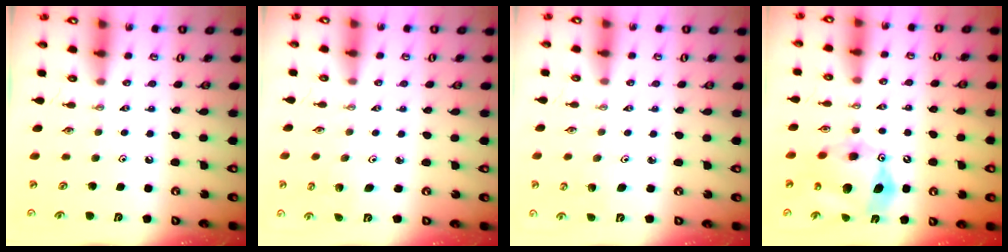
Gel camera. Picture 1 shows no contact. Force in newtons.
{"total": 1.4, "press": 1.4, "slide": 0.1}
{"total": 2.9, "press": 2.8, "slide": 0.8}
{"total": 14.9, "press": 14.8, "slide": 1.5}